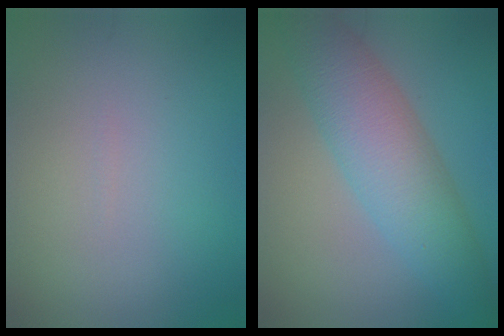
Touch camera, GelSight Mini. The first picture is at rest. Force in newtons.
{"total": 6.6, "press": 6.6, "slide": 0.4}